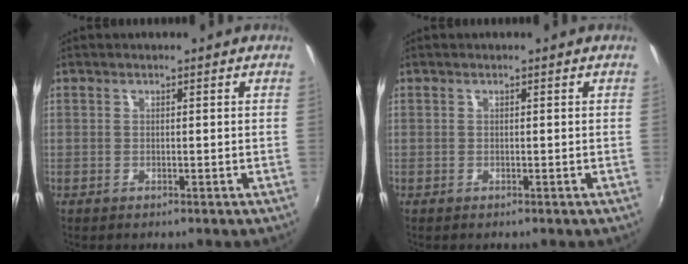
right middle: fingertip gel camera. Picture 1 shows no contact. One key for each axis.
{"total": 0.0}